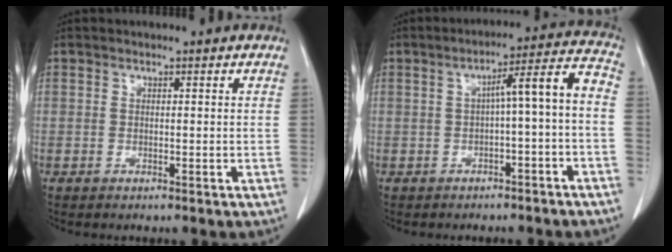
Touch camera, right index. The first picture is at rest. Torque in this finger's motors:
{"motor_torque": [0.83, -0.38, 0.42, 0.10]}